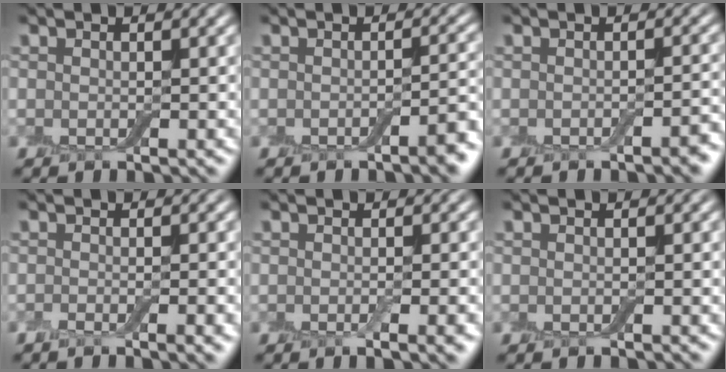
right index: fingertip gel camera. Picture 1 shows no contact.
{"total": 2.2, "force": [-1.2, 0.5, 1.8], "torque": [-0.021, 0.006, -0.022]}
{"total": 1.6, "force": [-1.1, 0.3, 1.1], "torque": [-0.009, 0.002, -0.017]}
{"total": 2.4, "force": [-1.1, 0.6, 2.0], "torque": [-0.023, -0.001, -0.019]}
{"total": 2.4, "force": [-0.7, 0.5, 2.3], "torque": [-0.027, -0.004, -0.011]}
{"total": 0.0}